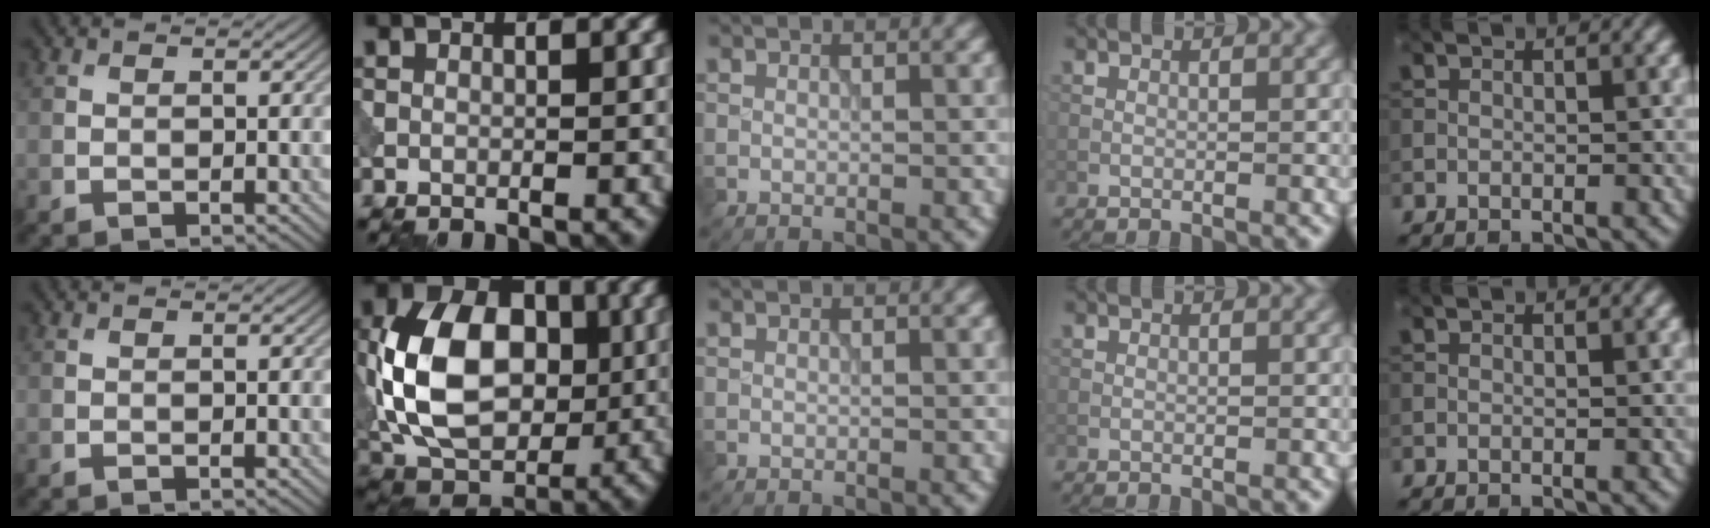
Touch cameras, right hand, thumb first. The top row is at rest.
{"index": {"total": 12.5, "force": [-0.2, 8.8, 8.8], "torque": [-0.173, 0.009, -0.009]}}